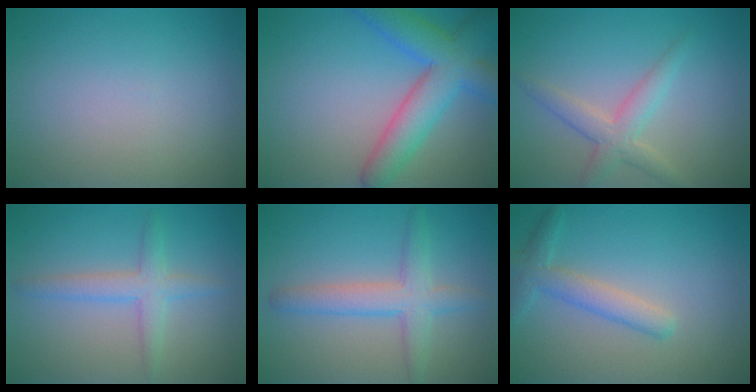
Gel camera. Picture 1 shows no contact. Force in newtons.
{"total": 6.8, "press": 6.8, "slide": 0.3}
{"total": 3.0, "press": 3.0, "slide": 0.3}
{"total": 2.7, "press": 2.7, "slide": 0.2}
{"total": 3.8, "press": 3.8, "slide": 0.3}
{"total": 2.9, "press": 2.9, "slide": 0.1}